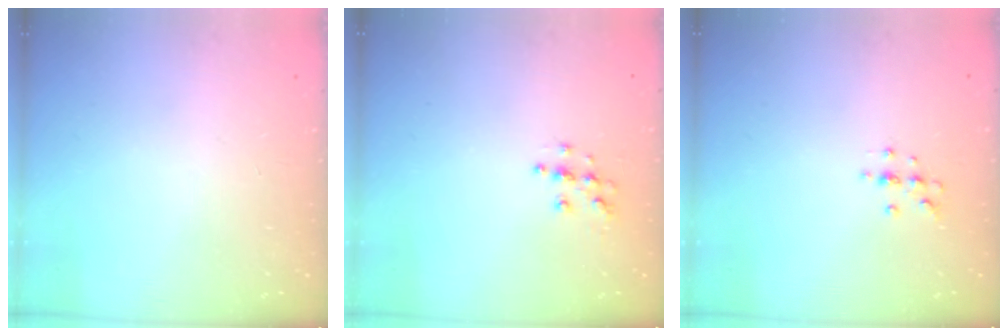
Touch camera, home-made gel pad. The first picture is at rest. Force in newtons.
{"total": 5.6, "press": 5.6, "slide": 0.2}
{"total": 4.1, "press": 4.1, "slide": 0.4}